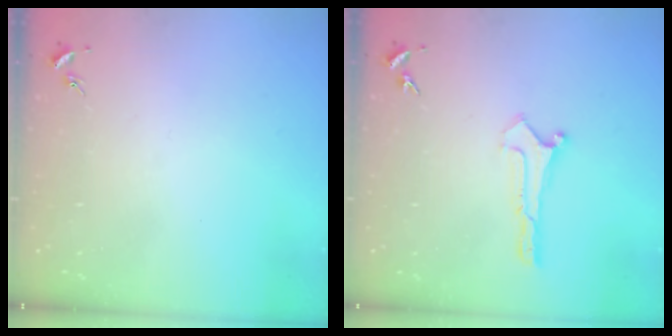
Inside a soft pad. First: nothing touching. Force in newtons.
{"total": 0.0}